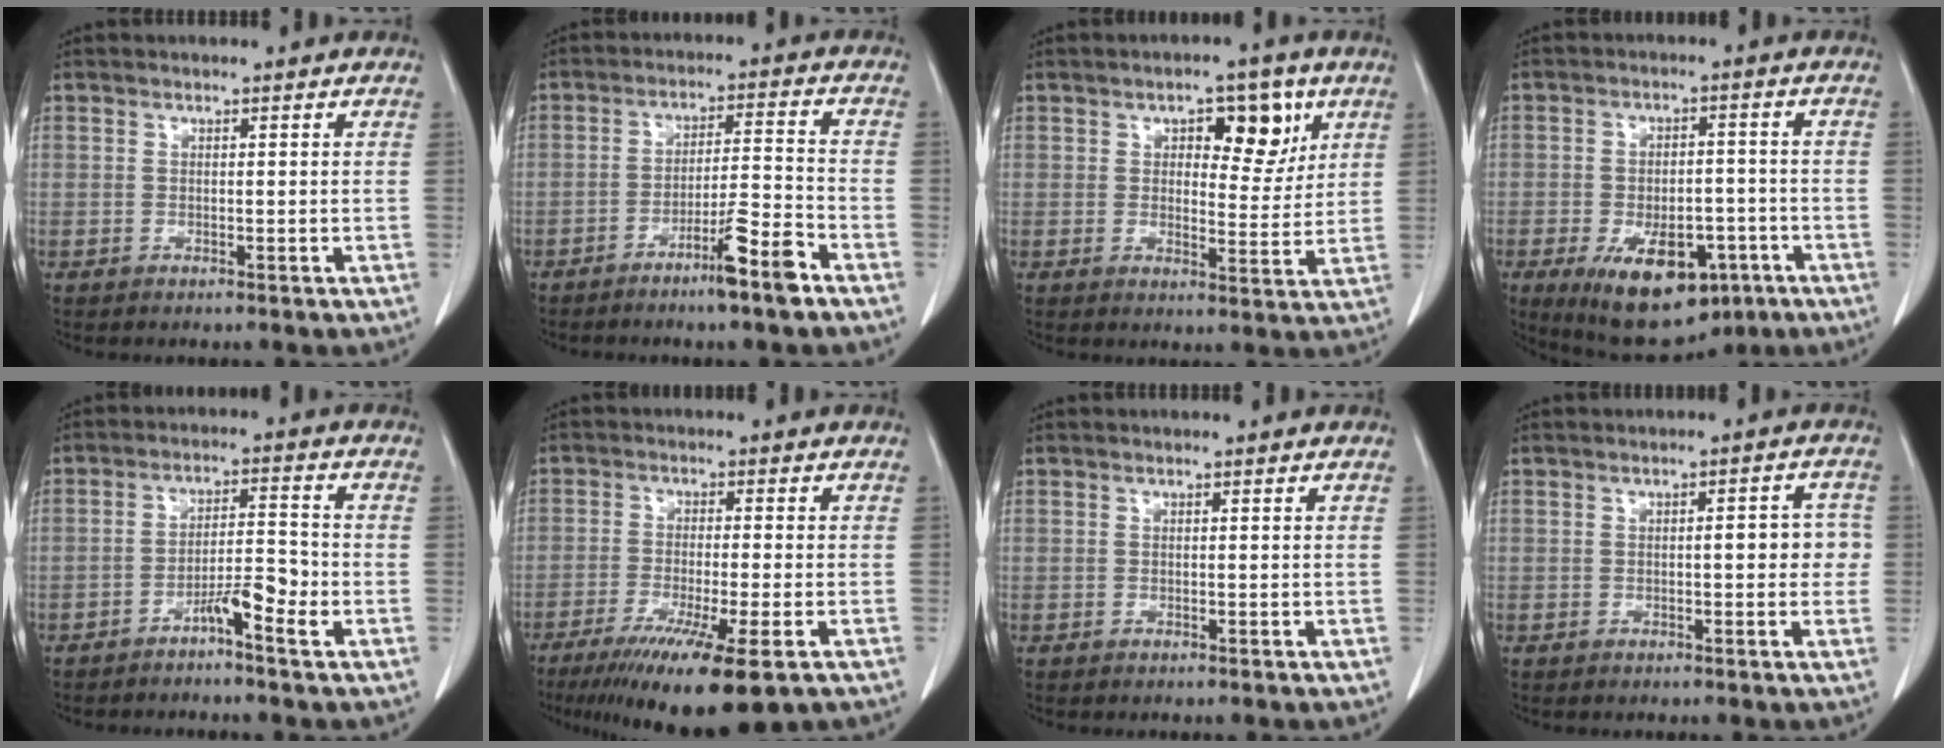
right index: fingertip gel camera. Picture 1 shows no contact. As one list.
[{"total": 7.7, "force": [-5.0, -0.3, 5.8], "torque": [-0.091, 0.001, -0.087]}, {"total": 7.5, "force": [3.4, 3.5, 5.6], "torque": [-0.066, 0.008, 0.047]}, {"total": 15.3, "force": [-7.8, 8.2, 10.4], "torque": [-0.175, -0.003, -0.105]}, {"total": 5.1, "force": [-2.9, 0.4, 4.1], "torque": [-0.067, 0.009, -0.053]}, {"total": 13.7, "force": [-8.7, 1.0, 10.6], "torque": [-0.161, -0.038, -0.137]}, {"total": 0.0}, {"total": 4.2, "force": [-0.1, 1.5, 3.9], "torque": [-0.042, 0.013, -0.004]}]